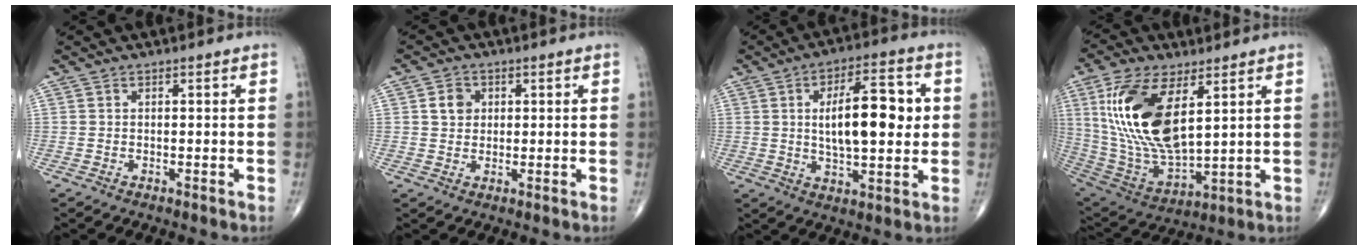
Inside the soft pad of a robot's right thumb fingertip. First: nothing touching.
{"total": 3.7, "force": [1.0, 3.1, 1.7], "torque": [-0.010, -0.001, 0.014]}
{"total": 14.9, "force": [2.0, 6.1, 13.5], "torque": [-0.192, 0.003, 0.031]}
{"total": 20.4, "force": [6.1, 9.3, 17.1], "torque": [-0.341, -0.028, 0.126]}